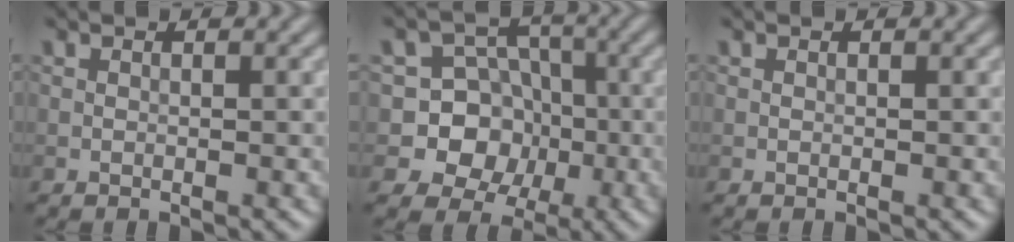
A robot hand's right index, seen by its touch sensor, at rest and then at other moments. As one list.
[{"total": 8.3, "force": [-1.6, 7.8, 2.5], "torque": [-0.036, 0.025, -0.064]}, {"total": 0.0}]